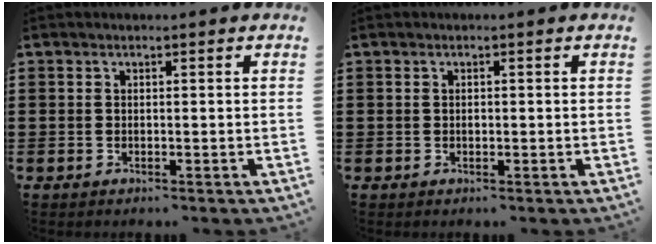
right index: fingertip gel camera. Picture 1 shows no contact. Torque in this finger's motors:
{"motor_torque": [1.08, 1.06, 0.14, 0.03]}